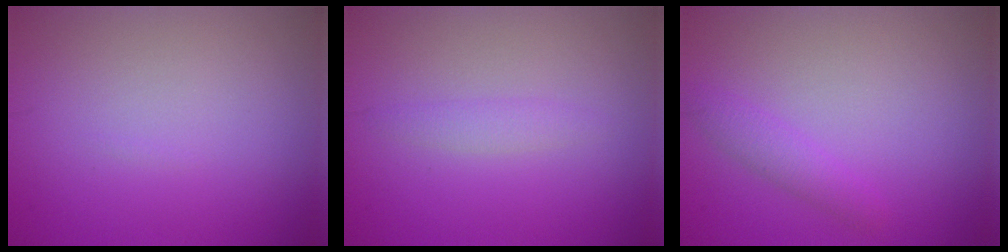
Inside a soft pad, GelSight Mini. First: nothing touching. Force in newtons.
{"total": 1.3, "press": 1.3, "slide": 0.2}
{"total": 1.9, "press": 1.9, "slide": 0.1}